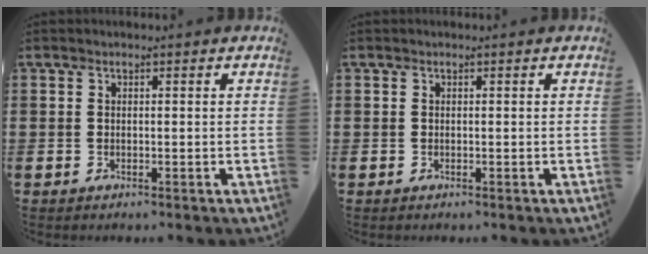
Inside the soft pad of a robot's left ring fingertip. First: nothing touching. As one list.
[{"total": 0.0}]